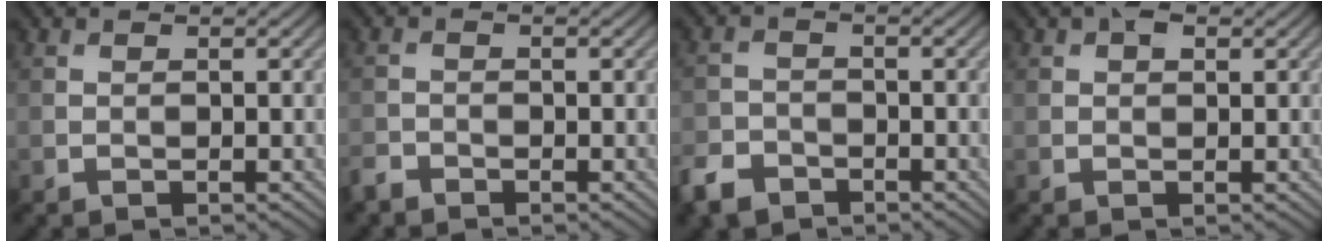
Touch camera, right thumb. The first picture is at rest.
{"total": 1.6, "force": [-1.4, 0.6, 0.3], "torque": [-0.008, -0.002, -0.036]}
{"total": 4.0, "force": [-3.0, 2.2, 1.3], "torque": [-0.033, -0.007, -0.069]}
{"total": 1.7, "force": [0.8, 1.0, 1.2], "torque": [-0.018, 0.005, 0.011]}